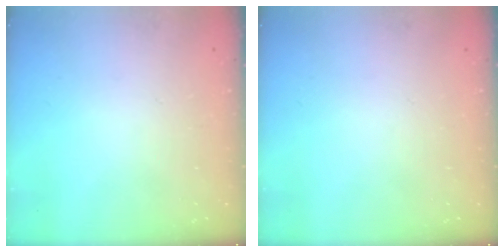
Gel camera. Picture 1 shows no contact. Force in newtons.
{"total": 0.0}